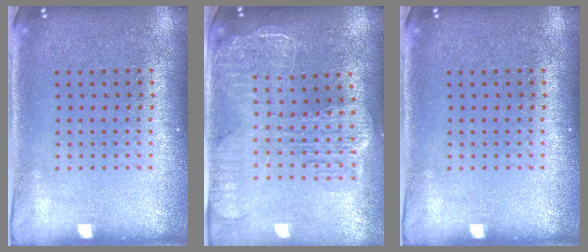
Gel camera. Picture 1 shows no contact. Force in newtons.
{"total": 2.7, "press": 2.3, "slide": 1.4}
{"total": 0.0}